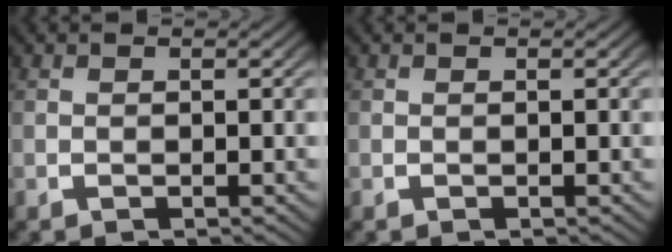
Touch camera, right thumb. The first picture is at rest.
{"total": 0.0}